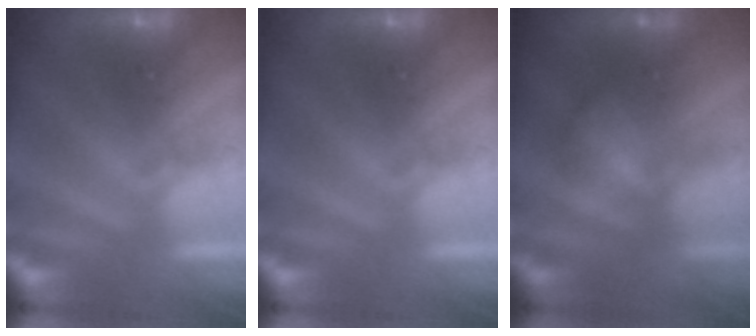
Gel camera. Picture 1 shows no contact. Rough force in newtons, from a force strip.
{"total": 0.0}
{"total": 2.0}